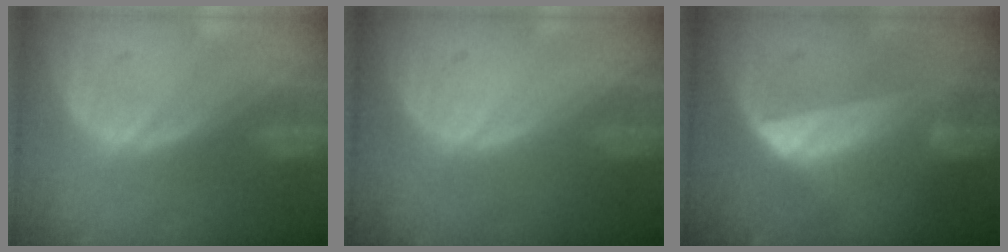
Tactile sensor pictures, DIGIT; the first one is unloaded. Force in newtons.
{"total": 0.0}
{"total": 6.3, "press": 6.3, "slide": 0.4}